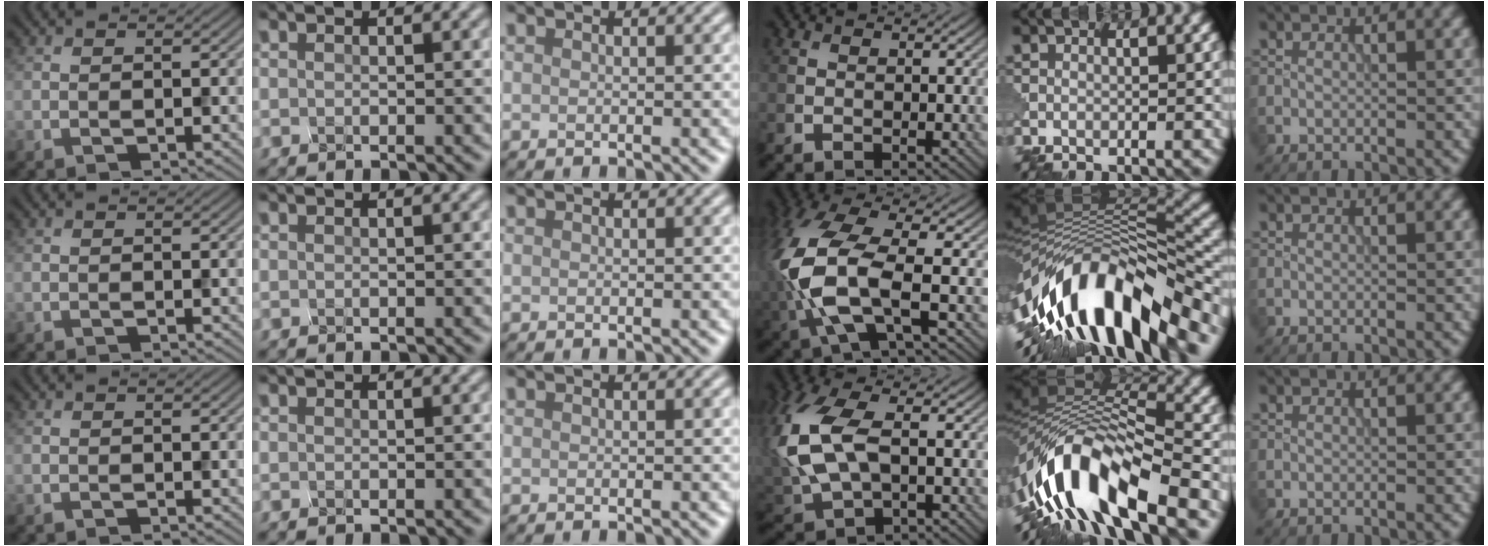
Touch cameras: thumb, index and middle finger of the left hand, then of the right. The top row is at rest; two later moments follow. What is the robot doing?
{"motion": "squeeze", "object": "hand grip exerciser"}